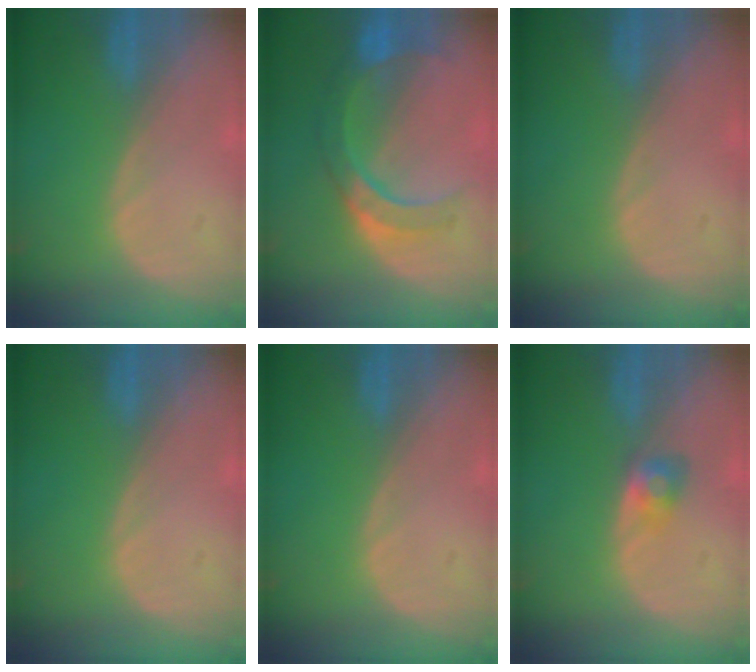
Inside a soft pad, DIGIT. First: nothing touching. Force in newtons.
{"total": 7.8, "press": 7.6, "slide": 1.6}
{"total": 0.0}
{"total": 0.0}
{"total": 0.0}
{"total": 2.7, "press": 2.5, "slide": 1.1}